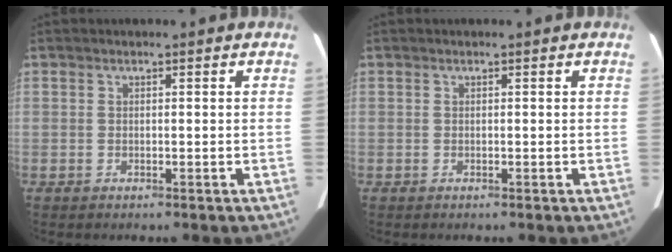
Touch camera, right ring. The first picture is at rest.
{"total": 0.0}